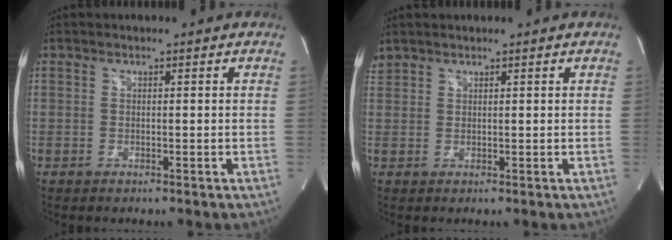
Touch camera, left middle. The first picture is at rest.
{"total": 1.8, "force": [1.8, 0.3, 0.3], "torque": [-0.019, 0.023, 0.040]}